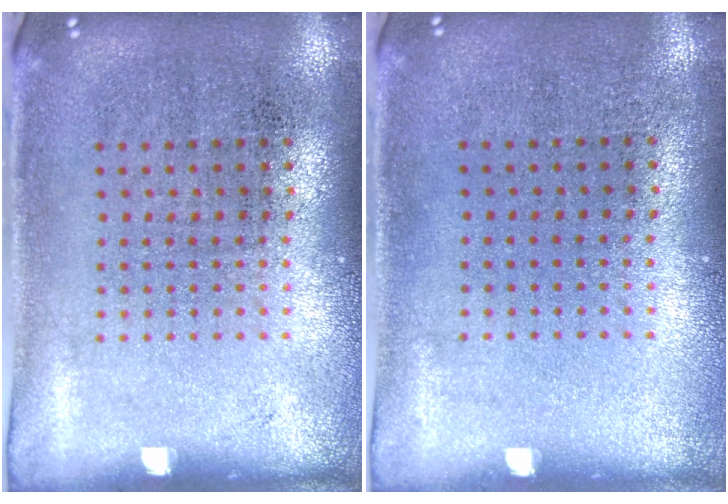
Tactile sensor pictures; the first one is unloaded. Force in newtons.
{"total": 0.0}